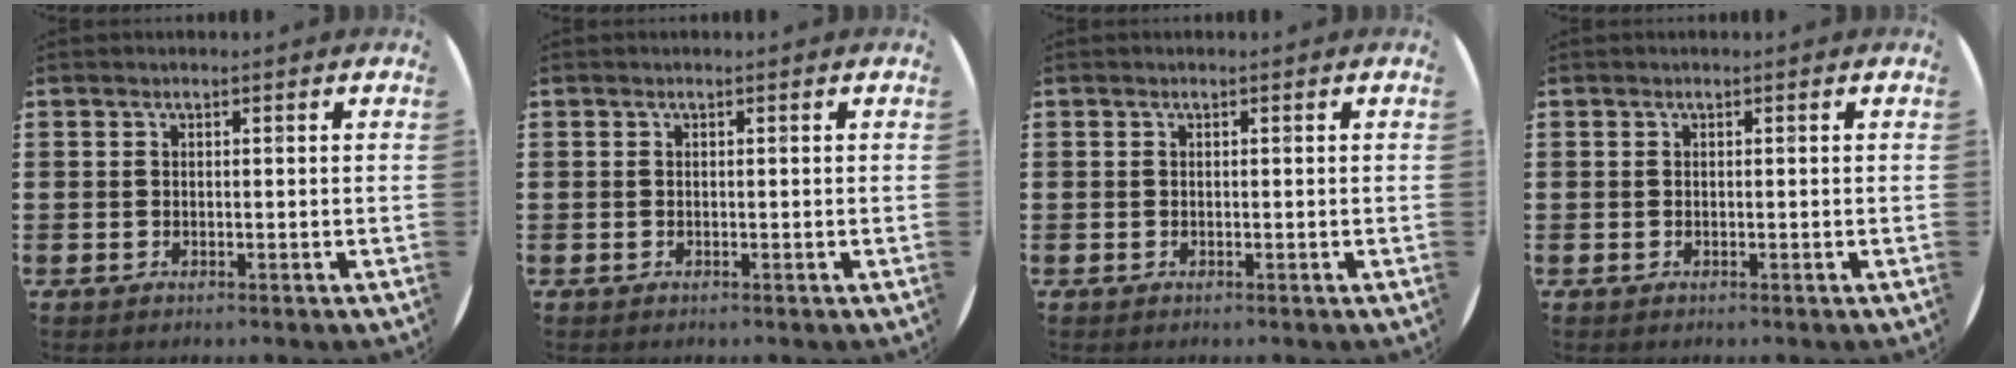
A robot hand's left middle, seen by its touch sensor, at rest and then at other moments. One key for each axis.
{"total": 0.0}
{"total": 0.0}
{"total": 0.0}